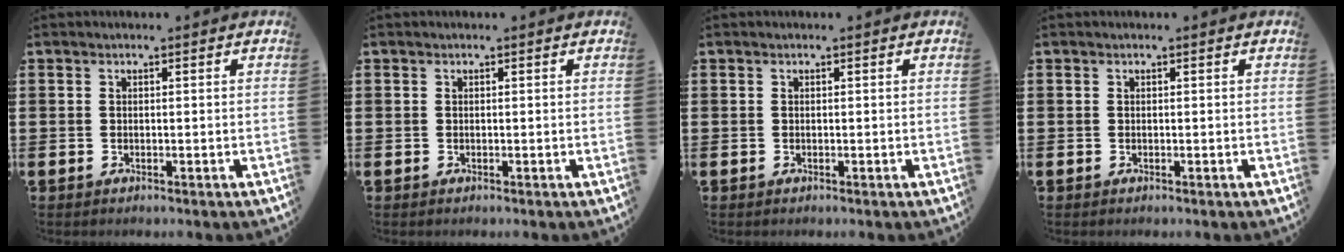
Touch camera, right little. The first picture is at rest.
{"total": 0.0}
{"total": 0.0}
{"total": 0.0}